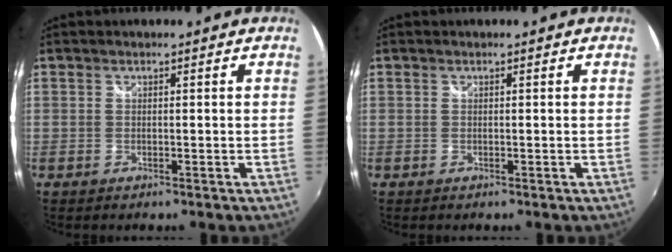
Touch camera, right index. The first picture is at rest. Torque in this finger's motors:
{"motor_torque": [0.00, 0.00, -0.02, 0.00]}